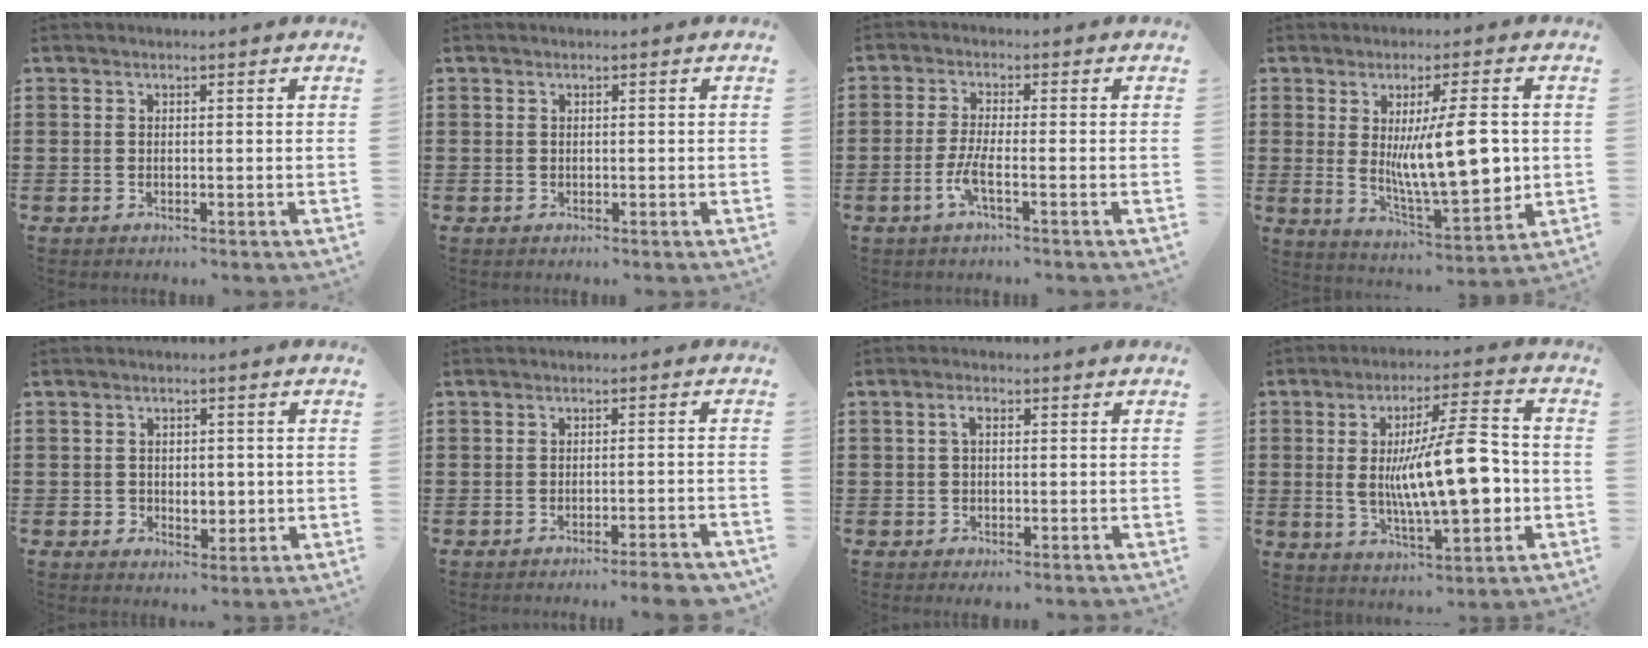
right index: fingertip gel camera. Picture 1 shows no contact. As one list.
[{"total": 0.0}, {"total": 4.0, "force": [-1.9, 0.3, 3.5], "torque": [-0.080, -0.012, -0.040]}, {"total": 13.3, "force": [0.9, 4.1, 12.6], "torque": [-0.203, -0.015, 0.014]}, {"total": 2.7, "force": [-0.1, 2.2, 1.5], "torque": [-0.029, 0.005, -0.006]}, {"total": 3.2, "force": [-2.7, -0.2, 1.7], "torque": [-0.027, -0.005, -0.051]}, {"total": 1.7, "force": [0.1, 0.6, 1.6], "torque": [-0.030, 0.004, 0.000]}, {"total": 15.4, "force": [-0.8, 5.0, 14.6], "torque": [-0.234, -0.003, -0.010]}]